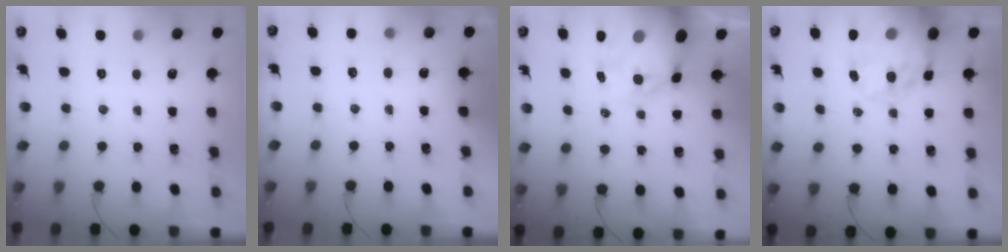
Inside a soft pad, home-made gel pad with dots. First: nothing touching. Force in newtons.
{"total": 6.2, "press": 6.0, "slide": 1.7}
{"total": 15.6, "press": 15.1, "slide": 3.9}
{"total": 21.5, "press": 20.8, "slide": 5.3}